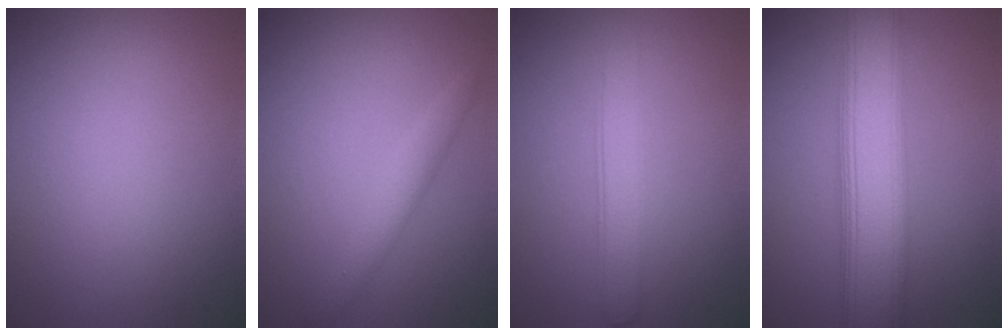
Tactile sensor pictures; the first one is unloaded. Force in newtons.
{"total": 2.2, "press": 2.2, "slide": 0.3}
{"total": 2.7, "press": 2.7, "slide": 0.1}
{"total": 8.8, "press": 8.8, "slide": 0.2}